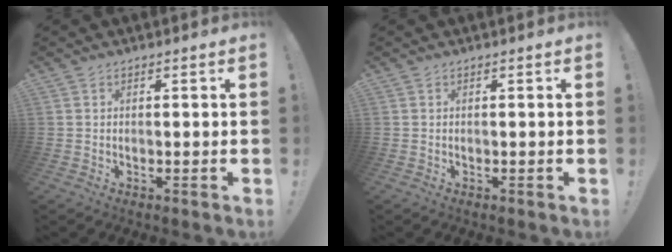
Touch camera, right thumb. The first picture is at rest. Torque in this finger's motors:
{"motor_torque": [0.00, 0.00, 0.00, 0.00, 0.00]}